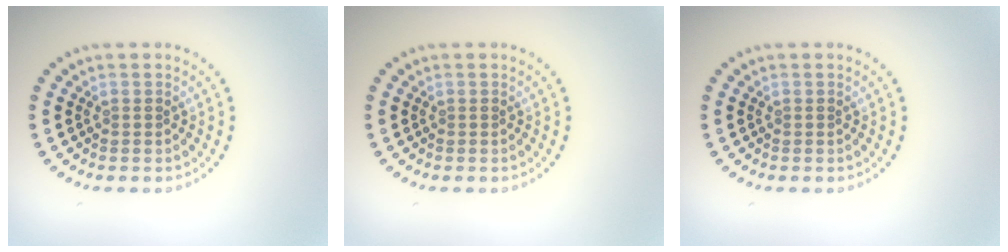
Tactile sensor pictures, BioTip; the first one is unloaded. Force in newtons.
{"total": 0.0}
{"total": 0.0}